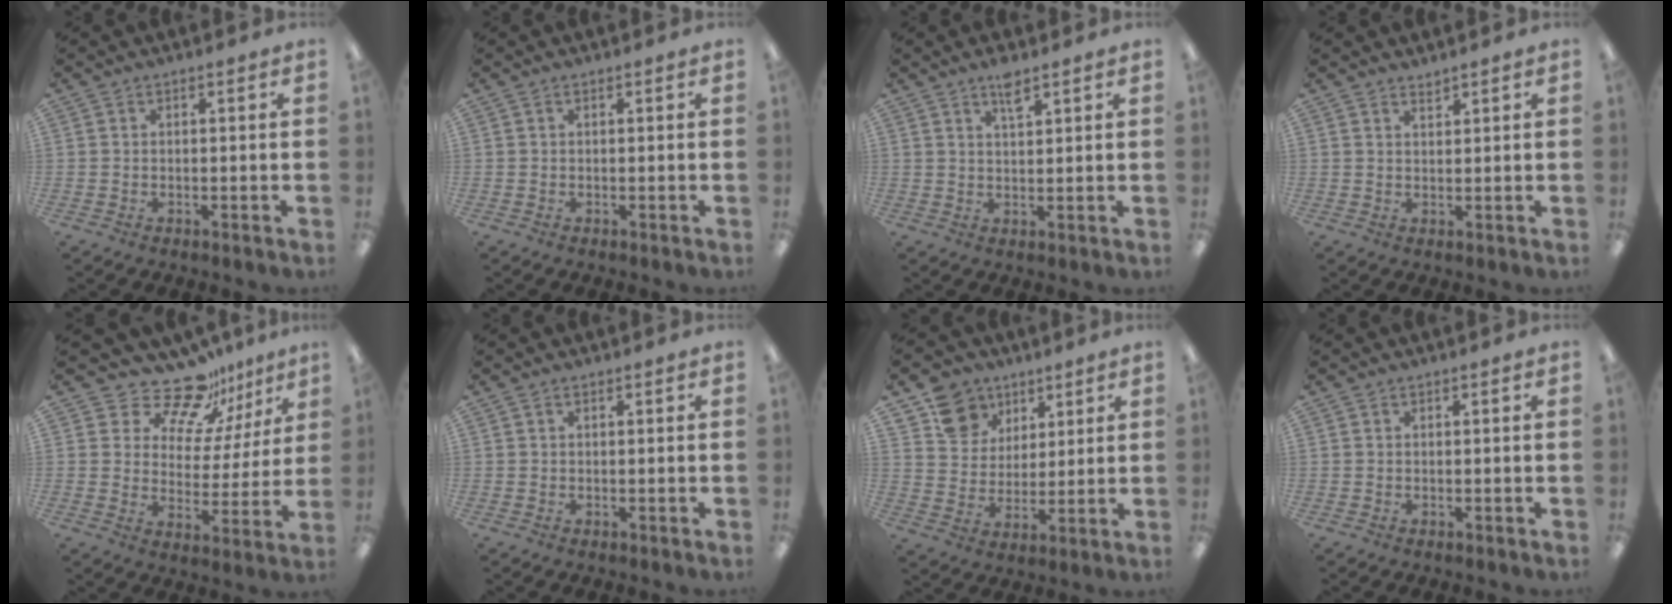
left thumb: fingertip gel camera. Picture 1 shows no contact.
{"total": 0.0}
{"total": 4.0, "force": [2.9, 0.9, 2.5], "torque": [-0.041, -0.007, 0.048]}
{"total": 1.5, "force": [1.5, 0.2, 0.1], "torque": [-0.003, -0.003, 0.030]}
{"total": 13.6, "force": [11.8, 5.6, 3.9], "torque": [-0.068, -0.098, 0.215]}
{"total": 0.0}
{"total": 11.5, "force": [7.3, 8.6, 2.3], "torque": [-0.050, -0.035, 0.144]}
{"total": 0.0}